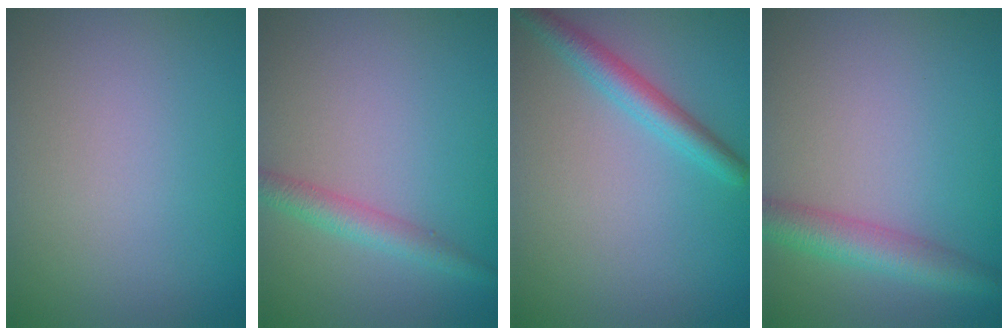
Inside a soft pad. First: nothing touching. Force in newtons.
{"total": 2.2, "press": 2.2, "slide": 0.1}
{"total": 2.8, "press": 2.8, "slide": 0.1}
{"total": 3.8, "press": 3.8, "slide": 0.1}